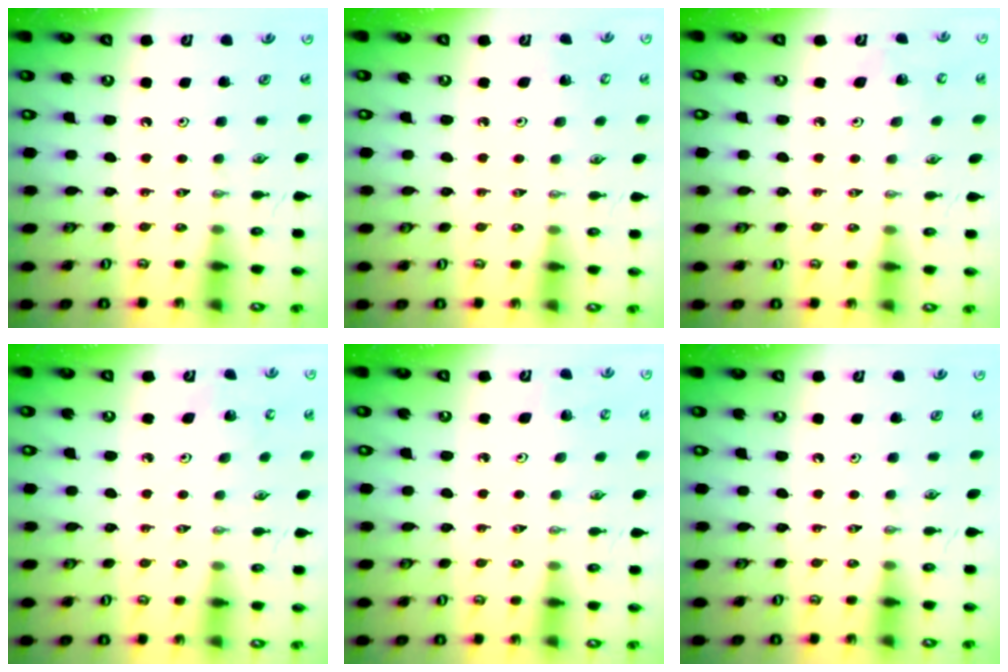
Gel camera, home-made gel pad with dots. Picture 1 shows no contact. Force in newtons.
{"total": 3.0, "press": 2.9, "slide": 0.3}
{"total": 4.4, "press": 4.3, "slide": 0.9}
{"total": 3.8, "press": 3.8, "slide": 0.2}
{"total": 2.9, "press": 2.8, "slide": 0.3}
{"total": 0.0}